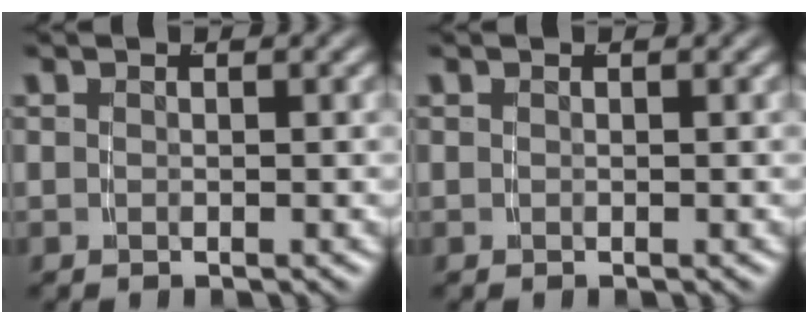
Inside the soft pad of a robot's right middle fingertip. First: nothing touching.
{"total": 0.0}